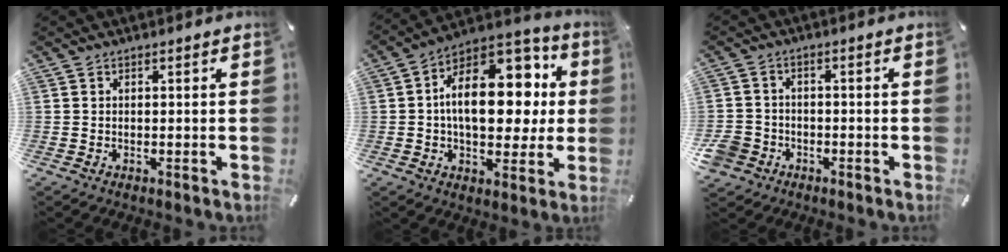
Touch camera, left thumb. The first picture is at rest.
{"total": 19.8, "force": [2.7, 12.5, 15.1], "torque": [-0.224, -0.012, 0.050]}
{"total": 5.6, "force": [-2.7, 4.6, 1.5], "torque": [-0.050, 0.009, -0.054]}